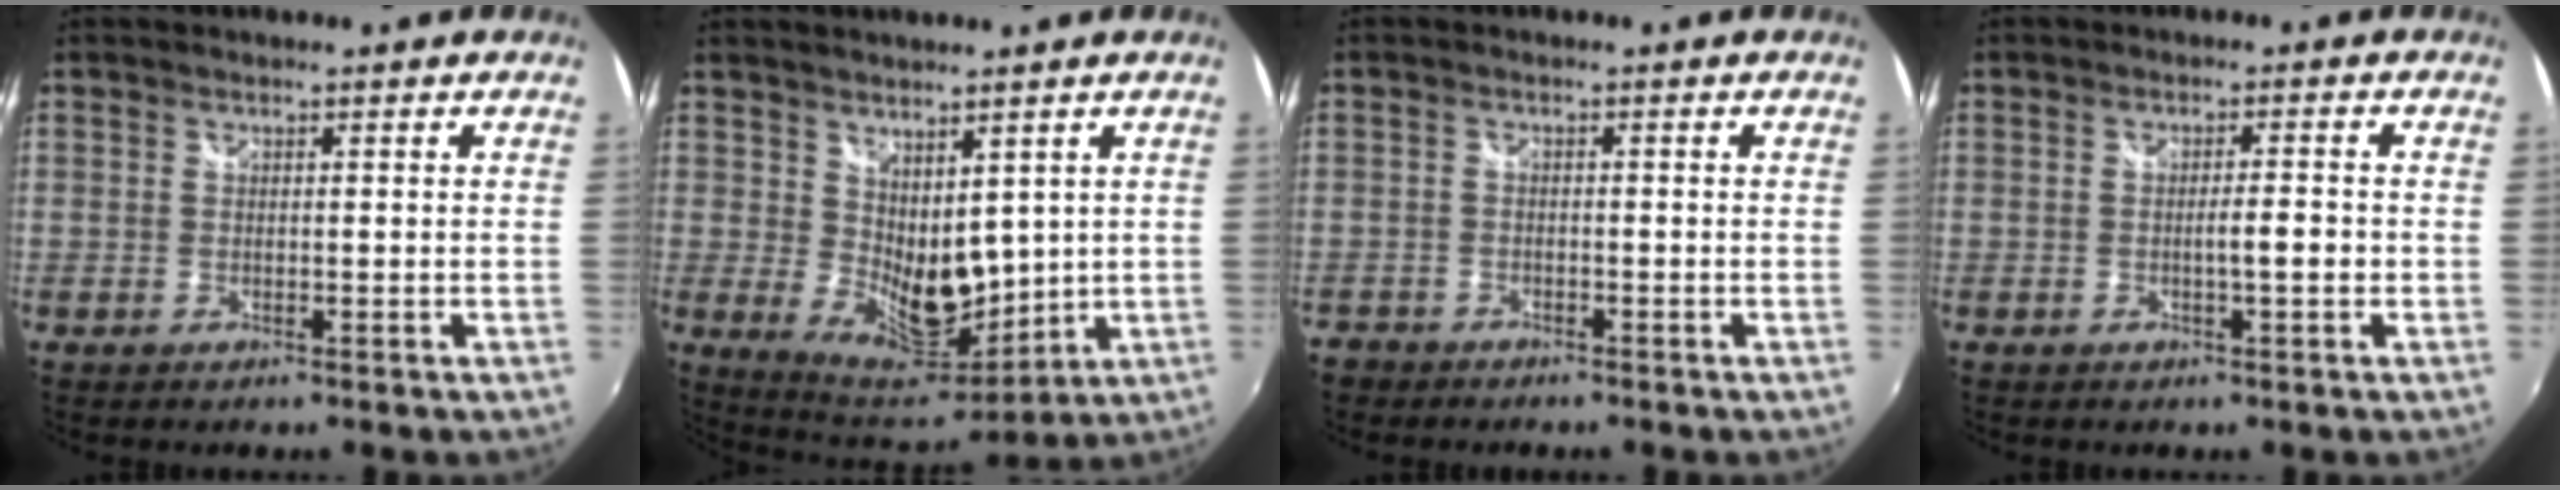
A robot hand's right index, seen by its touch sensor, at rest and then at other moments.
{"total": 10.5, "force": [3.1, 6.4, 7.7], "torque": [-0.128, -0.023, 0.076]}
{"total": 3.4, "force": [-2.7, 1.9, 0.3], "torque": [-0.020, -0.005, -0.054]}
{"total": 3.2, "force": [-0.6, 0.3, 3.2], "torque": [-0.049, 0.000, -0.012]}